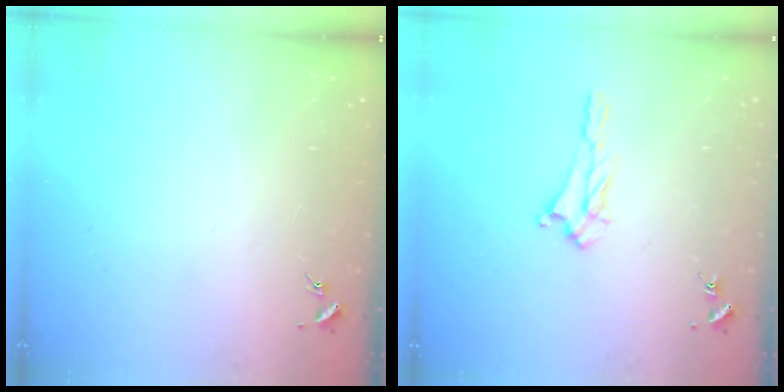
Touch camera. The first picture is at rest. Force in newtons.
{"total": 2.0, "press": 2.0, "slide": 0.5}